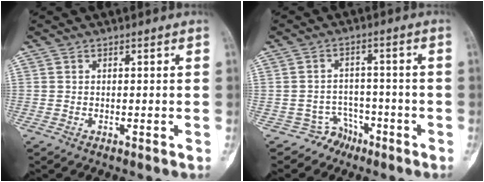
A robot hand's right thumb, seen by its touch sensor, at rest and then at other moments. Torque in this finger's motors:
{"motor_torque": [0.19, 0.35, 0.09, -0.02, -0.14]}